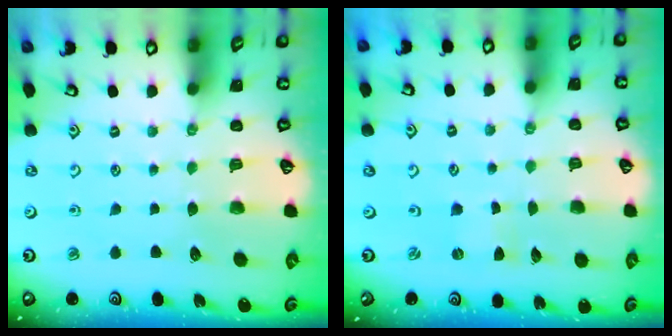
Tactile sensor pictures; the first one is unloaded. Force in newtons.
{"total": 0.0}